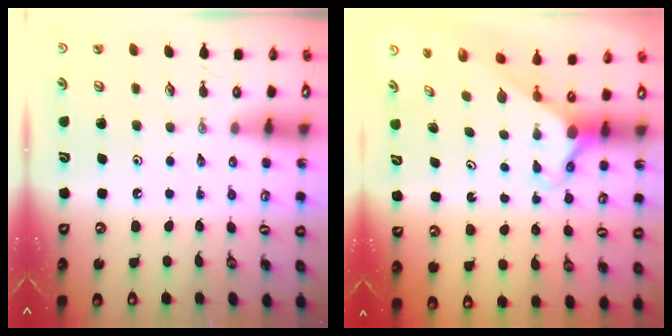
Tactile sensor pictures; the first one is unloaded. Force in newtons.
{"total": 2.8, "press": 2.8, "slide": 0.2}